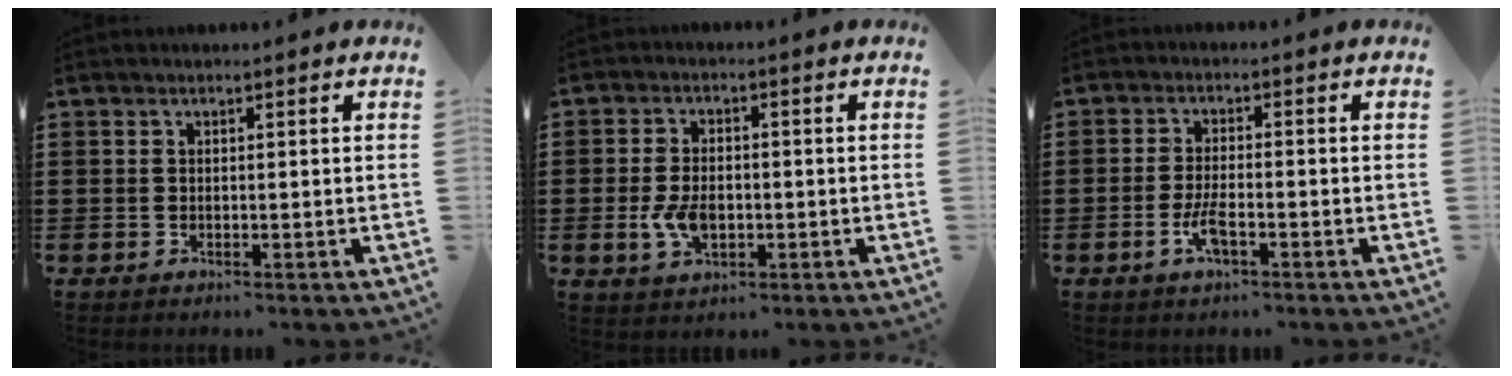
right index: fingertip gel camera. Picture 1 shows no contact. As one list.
[{"total": 5.3, "force": [-1.1, 3.2, 4.1], "torque": [-0.095, 0.000, -0.022]}, {"total": 4.0, "force": [-1.7, 1.2, 3.4], "torque": [-0.078, -0.004, -0.037]}]